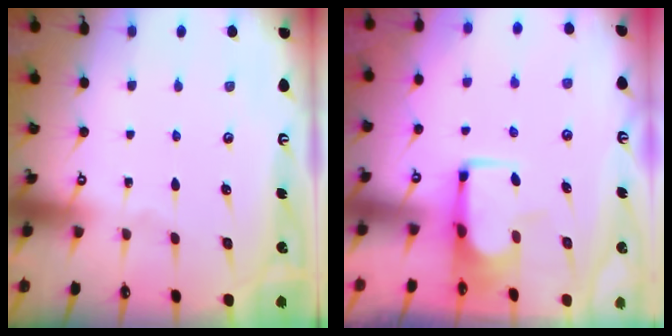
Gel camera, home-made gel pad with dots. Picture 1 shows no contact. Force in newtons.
{"total": 3.8, "press": 3.8, "slide": 0.4}